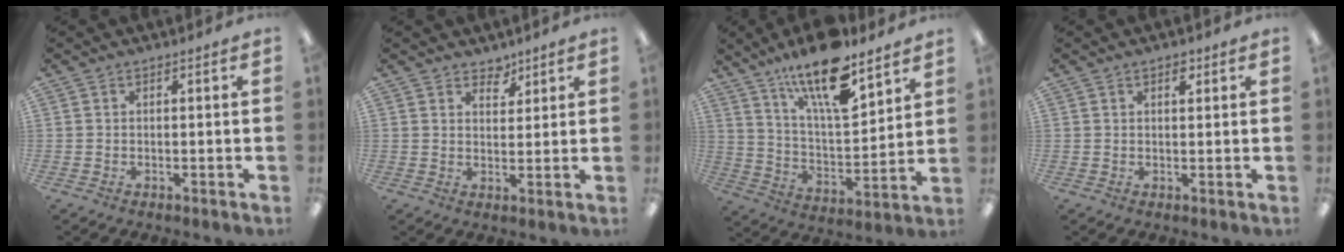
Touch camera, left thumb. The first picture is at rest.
{"total": 3.9, "force": [3.2, 2.2, 0.5], "torque": [0.006, -0.021, 0.057]}
{"total": 18.6, "force": [13.2, 5.8, 11.9], "torque": [-0.200, -0.075, 0.219]}
{"total": 2.3, "force": [1.4, 1.2, 1.4], "torque": [-0.005, -0.007, 0.020]}